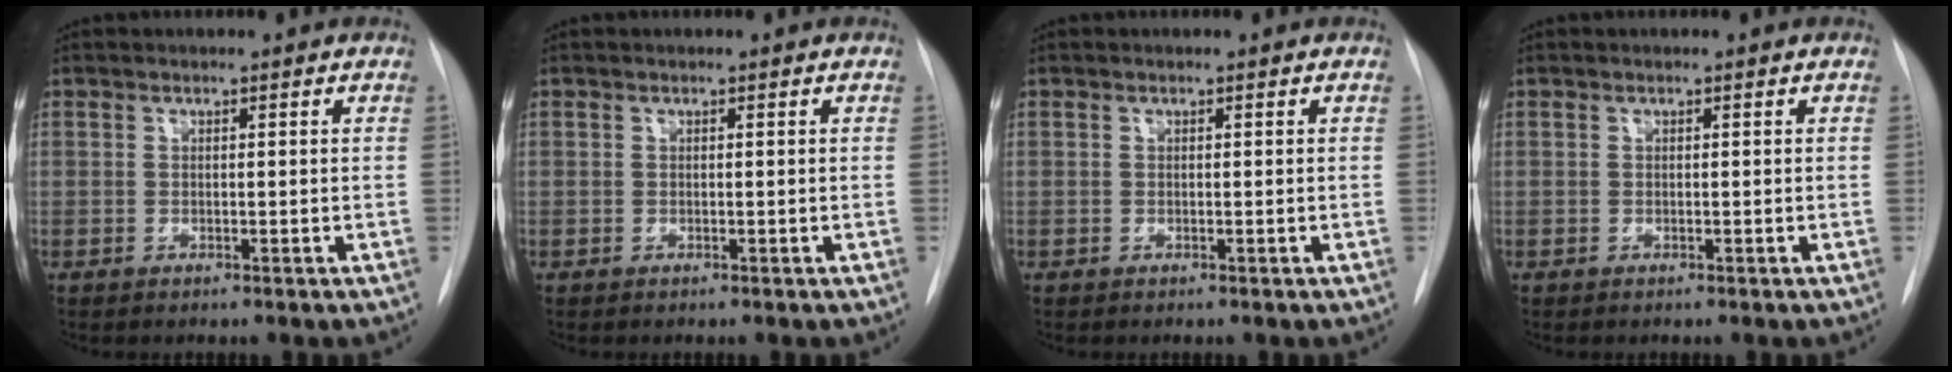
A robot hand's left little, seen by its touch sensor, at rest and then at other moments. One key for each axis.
{"total": 0.0}
{"total": 0.0}
{"total": 0.0}